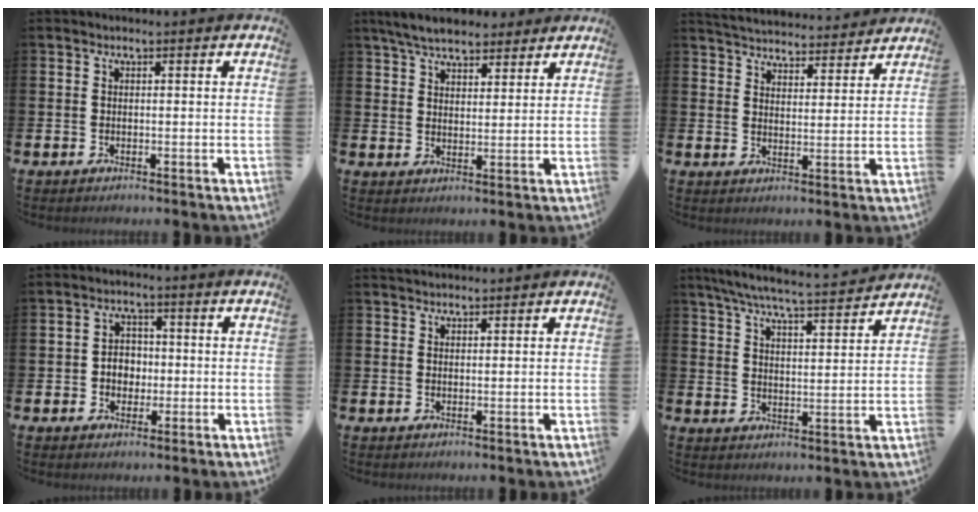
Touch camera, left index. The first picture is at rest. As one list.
[{"total": 6.3, "force": [5.8, 1.7, 1.7], "torque": [-0.048, -0.013, 0.106]}, {"total": 4.9, "force": [4.9, 0.8, 0.1], "torque": [-0.017, -0.038, 0.083]}, {"total": 3.4, "force": [-0.2, 2.9, 1.8], "torque": [-0.028, 0.004, -0.011]}, {"total": 1.6, "force": [1.5, 0.4, 0.1], "torque": [0.005, -0.004, 0.026]}, {"total": 6.9, "force": [6.4, 0.3, 2.5], "torque": [-0.065, -0.047, 0.110]}]